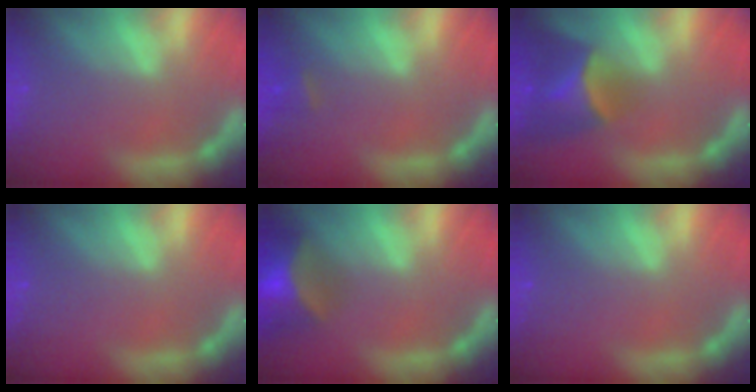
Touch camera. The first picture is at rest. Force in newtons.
{"total": 1.4}
{"total": 6.0}
{"total": 0.0}
{"total": 8.4}
{"total": 0.0}